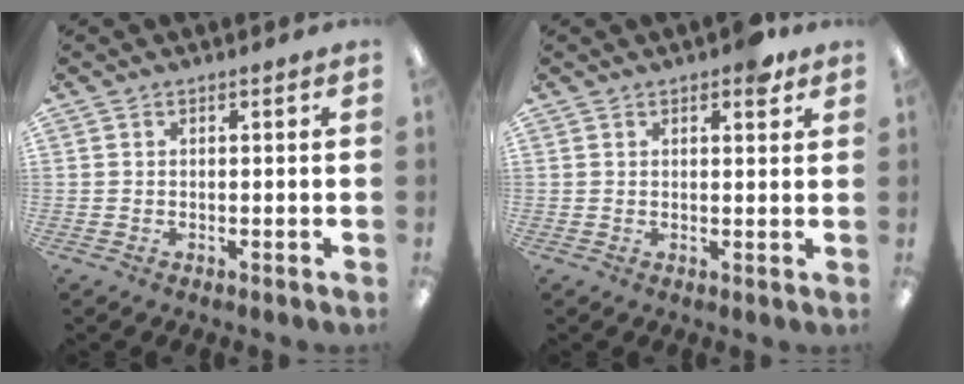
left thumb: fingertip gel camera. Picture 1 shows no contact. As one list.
[{"total": 3.2, "force": [2.2, 1.2, 2.0], "torque": [-0.019, -0.008, 0.033]}]